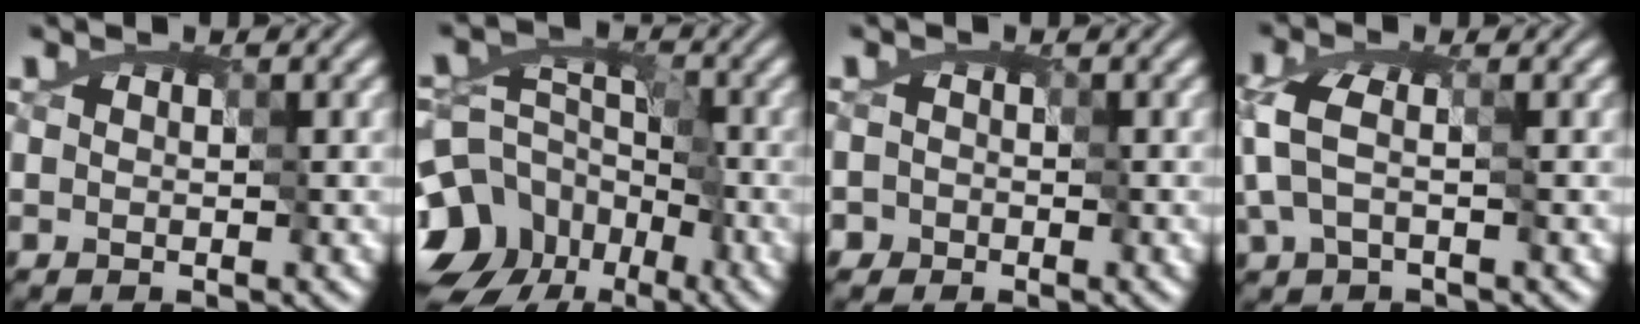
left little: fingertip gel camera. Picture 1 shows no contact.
{"total": 12.9, "force": [-7.9, 9.3, 3.9], "torque": [-0.082, -0.016, -0.140]}
{"total": 1.5, "force": [-0.9, 1.3, 0.0], "torque": [0.004, 0.000, -0.016]}
{"total": 2.6, "force": [-1.4, 1.0, 1.9], "torque": [-0.056, -0.003, -0.020]}